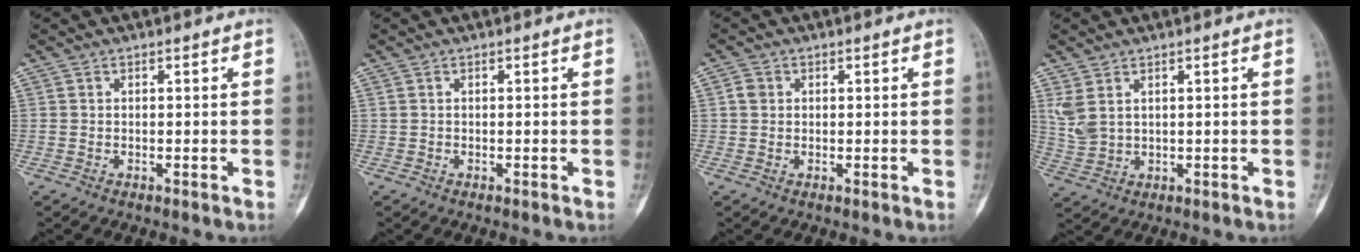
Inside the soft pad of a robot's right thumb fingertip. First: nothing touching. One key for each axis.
{"total": 0.0}
{"total": 1.8, "fx": 0.3, "fy": 1.6, "fz": 0.7, "tx": -0.003, "ty": 0.002, "tz": 0.002}
{"total": 4.6, "fx": 1.8, "fy": 2.8, "fz": 3.1, "tx": -0.071, "ty": -0.004, "tz": 0.050}